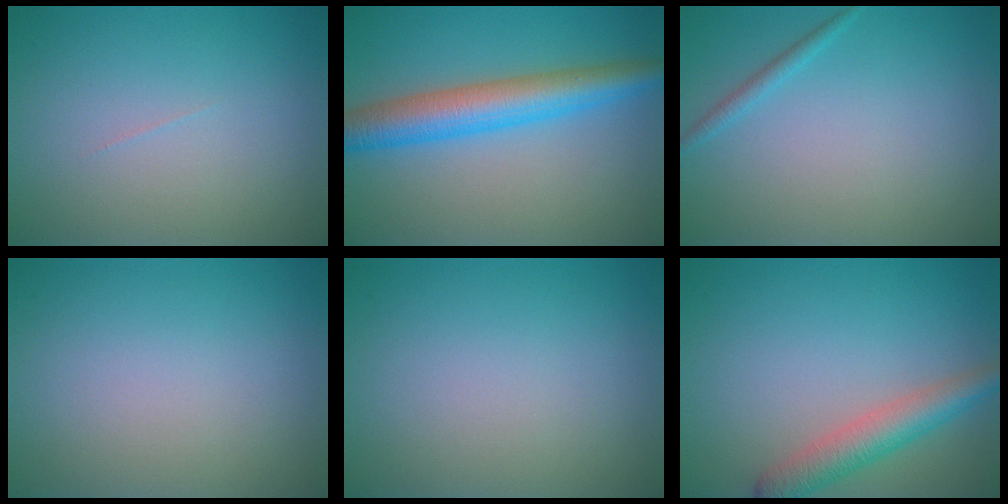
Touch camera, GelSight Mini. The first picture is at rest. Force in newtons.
{"total": 6.2, "press": 6.2, "slide": 0.1}
{"total": 1.1, "press": 1.1, "slide": 0.1}
{"total": 0.0}
{"total": 0.0}
{"total": 3.9, "press": 3.9, "slide": 0.2}